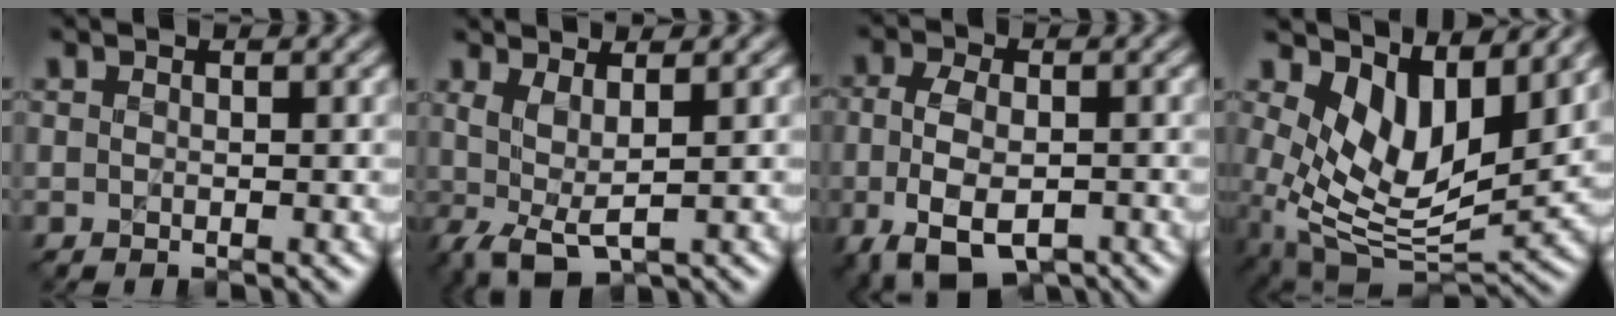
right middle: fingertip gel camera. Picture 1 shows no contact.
{"total": 3.0, "force": [-0.1, 1.1, 2.8], "torque": [-0.066, -0.008, 0.002]}
{"total": 6.9, "force": [-2.7, 4.1, 4.8], "torque": [-0.100, -0.014, -0.045]}
{"total": 8.2, "force": [2.4, 4.9, 6.1], "torque": [-0.121, -0.023, 0.047]}